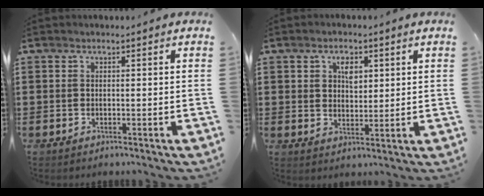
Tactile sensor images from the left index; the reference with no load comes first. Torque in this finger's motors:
{"motor_torque": [0.38, 0.44, 0.13, 0.06]}